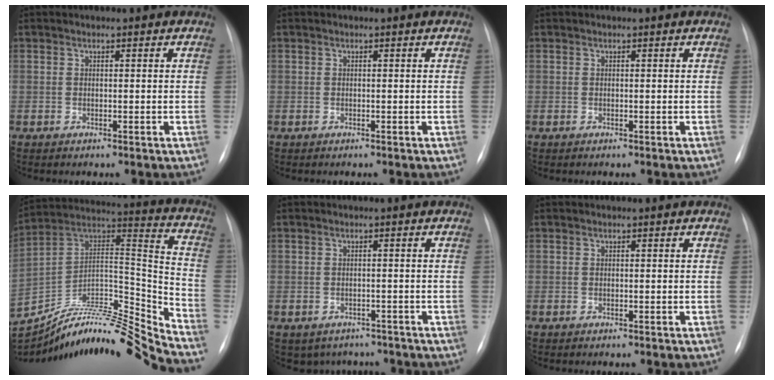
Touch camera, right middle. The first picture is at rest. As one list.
[{"total": 0.0}, {"total": 0.0}, {"total": 26.6, "force": [-24.0, -1.1, 11.3], "torque": [-0.223, 0.008, -0.402]}, {"total": 5.3, "force": [-4.3, 3.1, 0.5], "torque": [0.006, 0.012, -0.050]}, {"total": 0.0}]